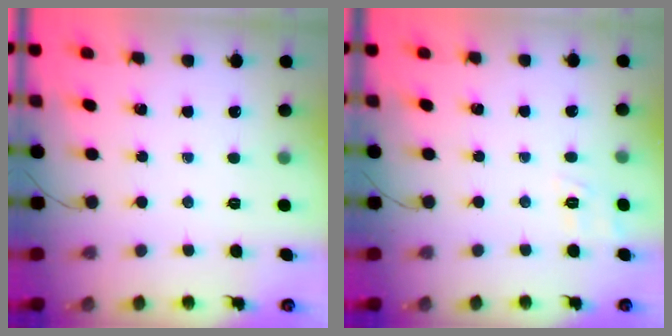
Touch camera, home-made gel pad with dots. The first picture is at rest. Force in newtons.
{"total": 3.0, "press": 2.4, "slide": 1.8}